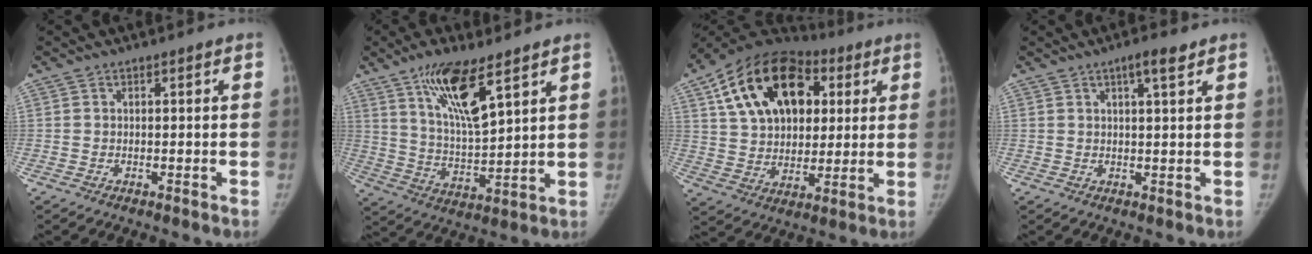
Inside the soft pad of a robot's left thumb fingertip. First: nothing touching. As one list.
[{"total": 13.3, "force": [7.7, 3.7, 10.2], "torque": [-0.170, -0.039, 0.151]}, {"total": 23.3, "force": [7.9, 15.6, 15.4], "torque": [-0.239, 0.014, 0.128]}, {"total": 3.6, "force": [2.2, 0.4, 2.8], "torque": [-0.045, -0.009, 0.036]}]